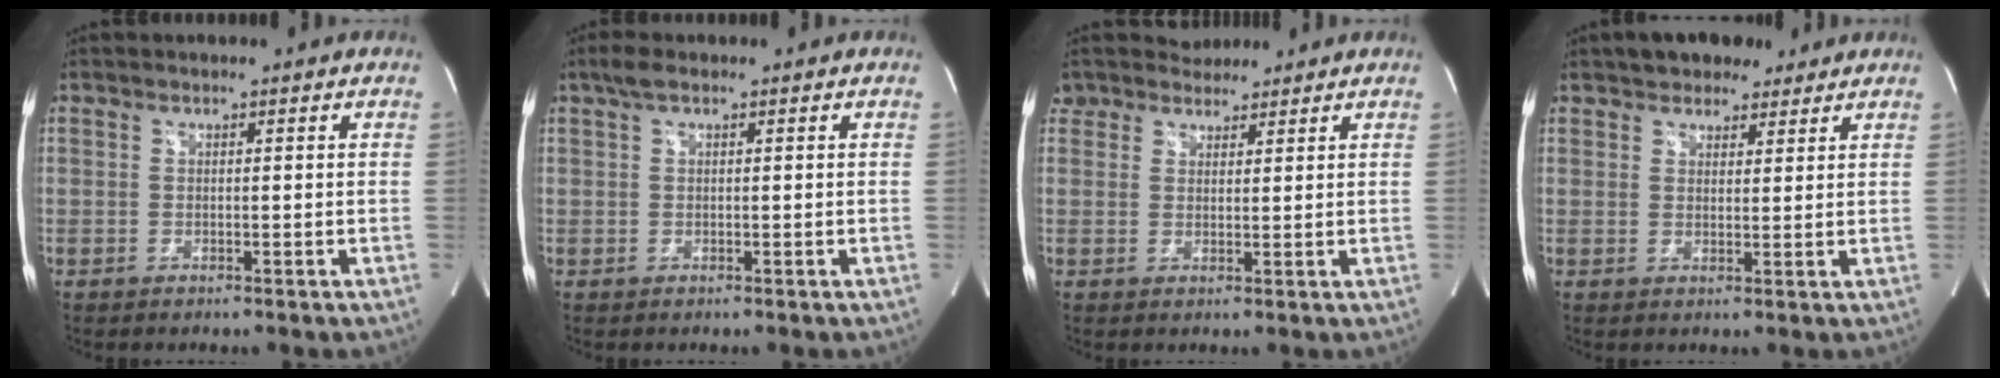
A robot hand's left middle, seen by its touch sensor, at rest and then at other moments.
{"total": 2.1, "force": [1.3, 0.8, 1.5], "torque": [-0.032, 0.019, 0.025]}
{"total": 5.3, "force": [4.7, 2.5, -0.1], "torque": [0.002, 0.024, 0.081]}
{"total": 6.5, "force": [5.1, 3.2, 2.5], "torque": [-0.031, 0.016, 0.083]}